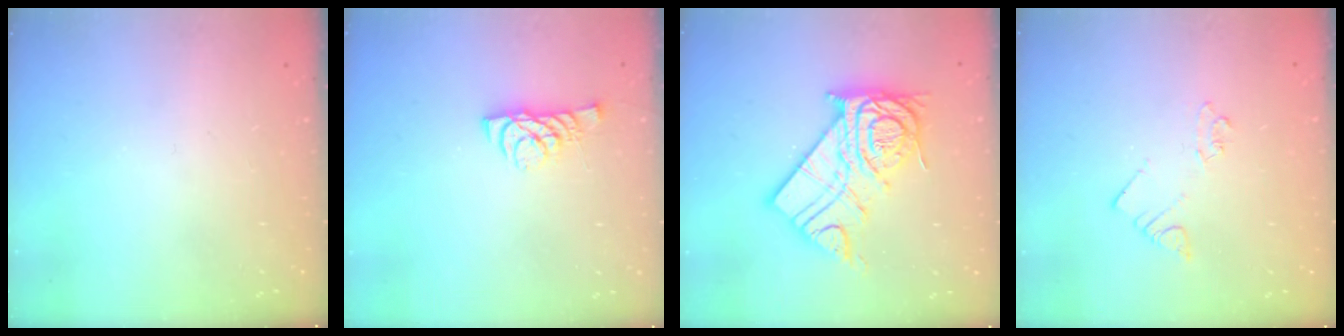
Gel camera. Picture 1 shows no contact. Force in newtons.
{"total": 5.3, "press": 5.2, "slide": 0.9}
{"total": 20.0, "press": 19.9, "slide": 1.9}
{"total": 2.0, "press": 2.0, "slide": 0.2}